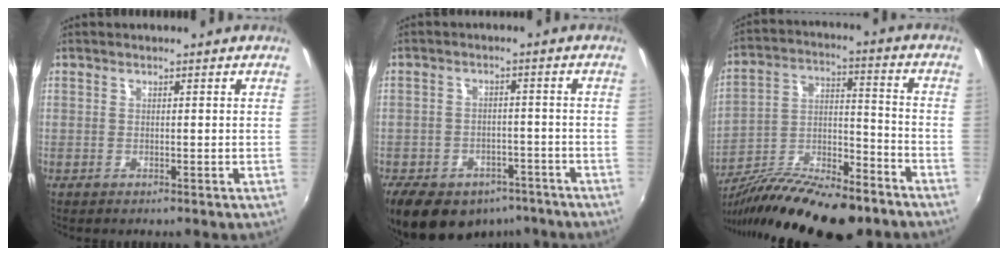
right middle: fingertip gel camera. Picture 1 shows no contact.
{"total": 15.4, "force": [-10.6, 9.0, 6.5], "torque": [-0.153, 0.000, -0.140]}
{"total": 21.2, "force": [-15.3, 6.5, 13.2], "torque": [-0.247, -0.020, -0.253]}